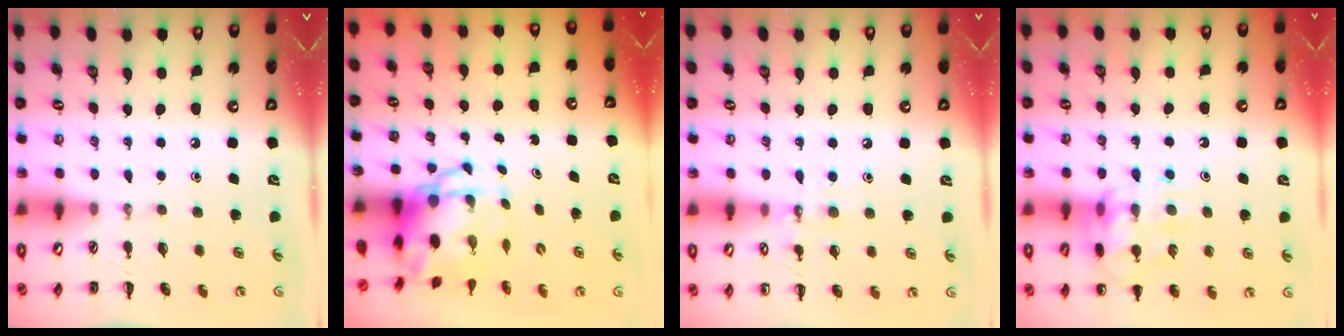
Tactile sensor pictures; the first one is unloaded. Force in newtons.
{"total": 5.7, "press": 5.5, "slide": 1.4}
{"total": 7.4, "press": 7.3, "slide": 1.7}
{"total": 14.5, "press": 14.3, "slide": 1.9}